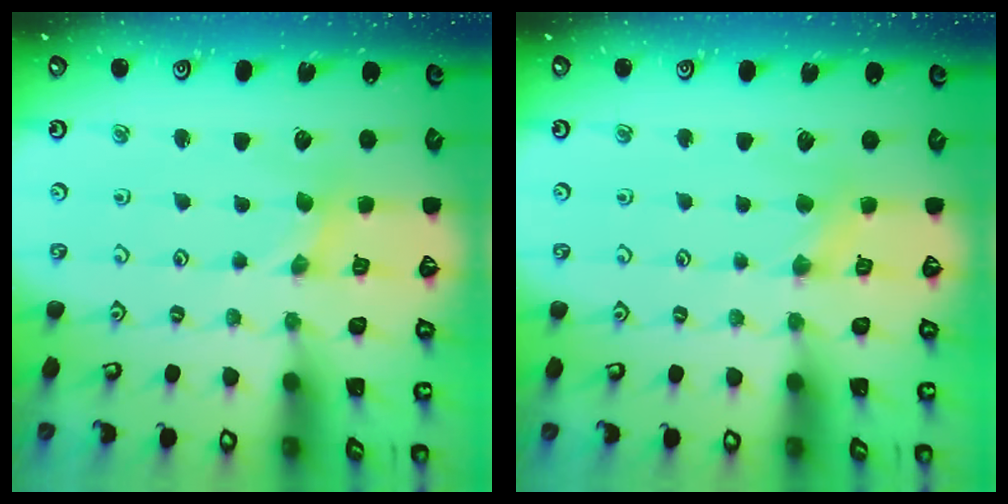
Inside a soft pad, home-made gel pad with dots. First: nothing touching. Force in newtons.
{"total": 2.0, "press": 2.0, "slide": 0.5}